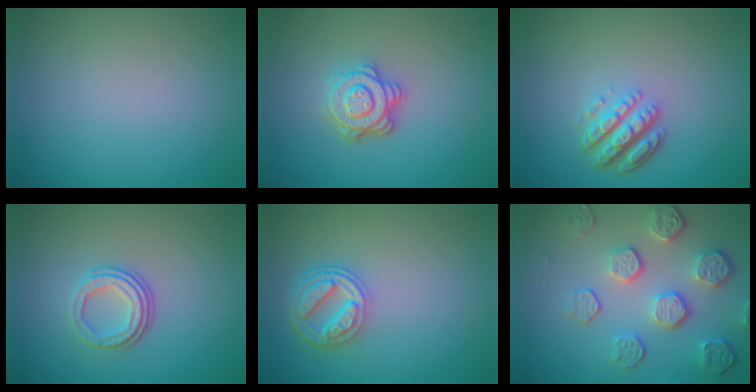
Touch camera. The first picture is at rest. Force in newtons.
{"total": 4.0, "press": 3.2, "slide": 2.5}
{"total": 4.4, "press": 3.2, "slide": 3.0}
{"total": 3.3, "press": 2.4, "slide": 2.3}
{"total": 4.5, "press": 3.5, "slide": 2.9}
{"total": 5.6, "press": 4.1, "slide": 3.9}